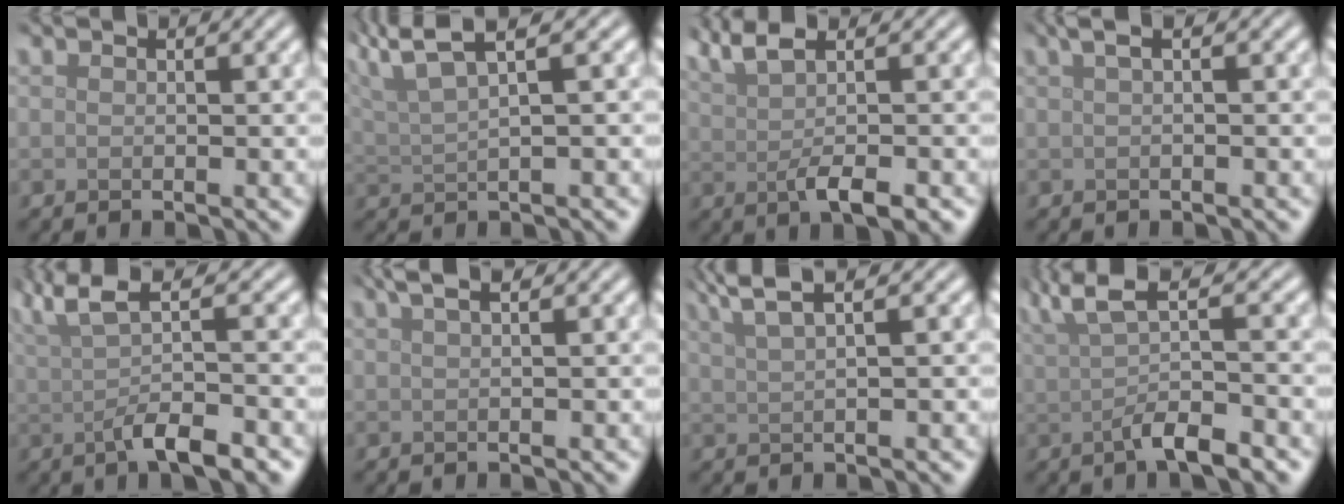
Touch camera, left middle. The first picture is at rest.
{"total": 5.7, "force": [4.0, 1.1, 3.9], "torque": [-0.071, 0.023, 0.066]}
{"total": 4.9, "force": [1.0, 1.5, 4.6], "torque": [-0.072, 0.004, 0.019]}
{"total": 2.0, "force": [0.6, 0.6, 1.8], "torque": [-0.028, 0.010, 0.006]}
{"total": 6.5, "force": [0.3, 1.9, 6.2], "torque": [-0.096, 0.006, 0.000]}
{"total": 3.4, "force": [1.9, 1.3, 2.5], "torque": [-0.017, 0.016, 0.005]}
{"total": 4.1, "force": [2.9, 0.9, 2.8], "torque": [-0.041, 0.013, 0.039]}
{"total": 5.6, "force": [0.2, 1.6, 5.4], "torque": [-0.089, 0.006, 0.000]}